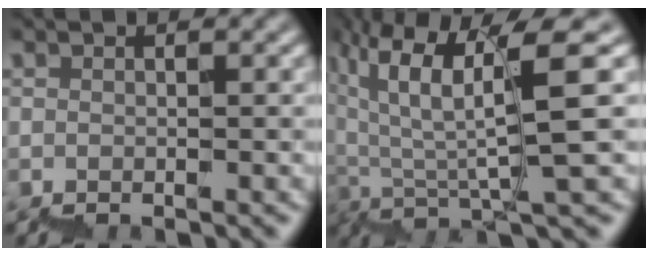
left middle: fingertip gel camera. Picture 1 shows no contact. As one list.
[{"total": 8.3, "force": [4.1, 0.9, 7.2], "torque": [-0.108, 0.012, 0.071]}]